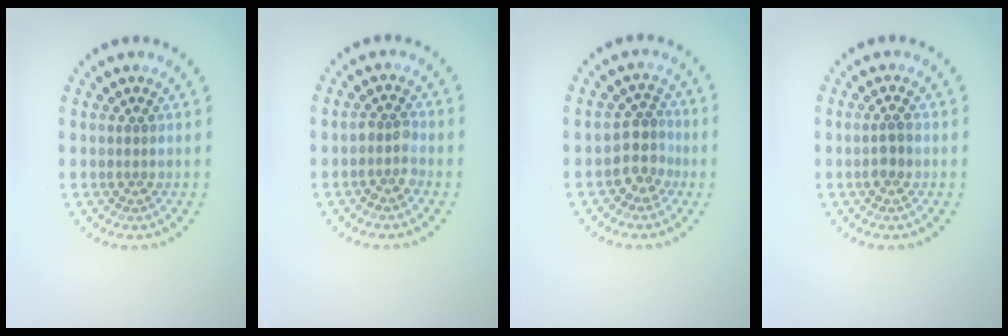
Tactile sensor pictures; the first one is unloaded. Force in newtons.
{"total": 1.6, "press": 1.4, "slide": 0.8}
{"total": 2.7, "press": 2.1, "slide": 1.7}
{"total": 1.3, "press": 1.3, "slide": 0.4}